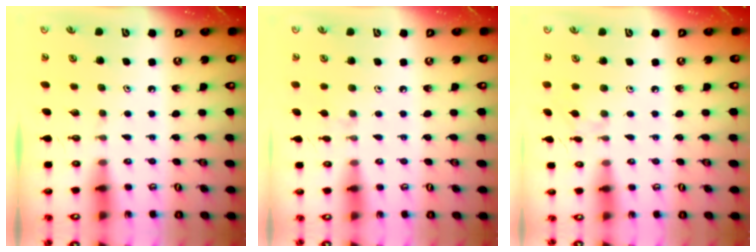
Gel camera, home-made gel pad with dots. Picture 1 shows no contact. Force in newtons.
{"total": 2.4, "press": 2.3, "slide": 0.5}
{"total": 3.9, "press": 3.9, "slide": 0.6}